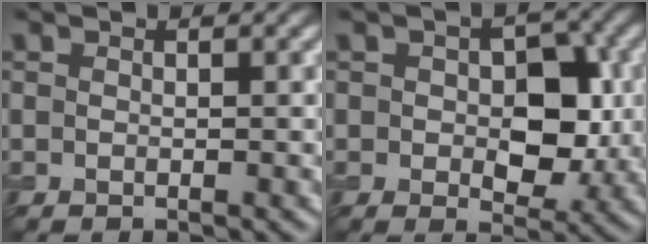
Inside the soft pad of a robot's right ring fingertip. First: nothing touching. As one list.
[{"total": 6.2, "force": [0.1, 3.7, 5.0], "torque": [-0.069, -0.005, 0.004]}]